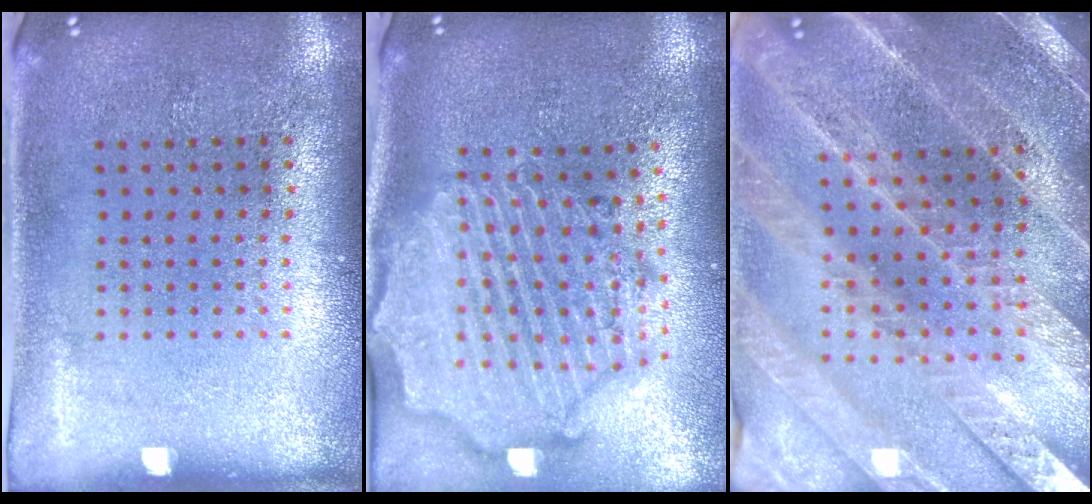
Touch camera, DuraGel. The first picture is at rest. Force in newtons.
{"total": 3.3, "press": 2.8, "slide": 1.7}
{"total": 3.1, "press": 3.0, "slide": 0.7}